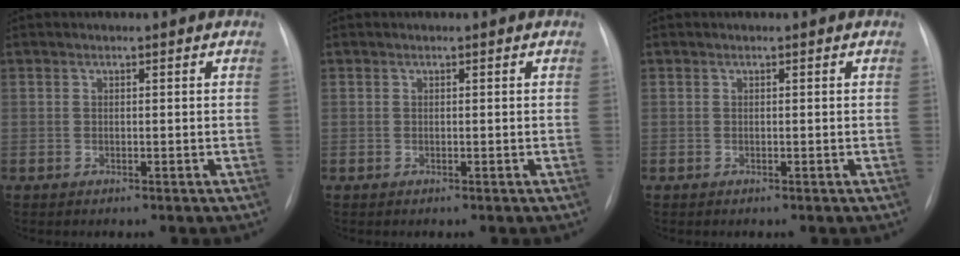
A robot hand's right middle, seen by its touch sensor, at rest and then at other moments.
{"total": 0.0}
{"total": 0.0}